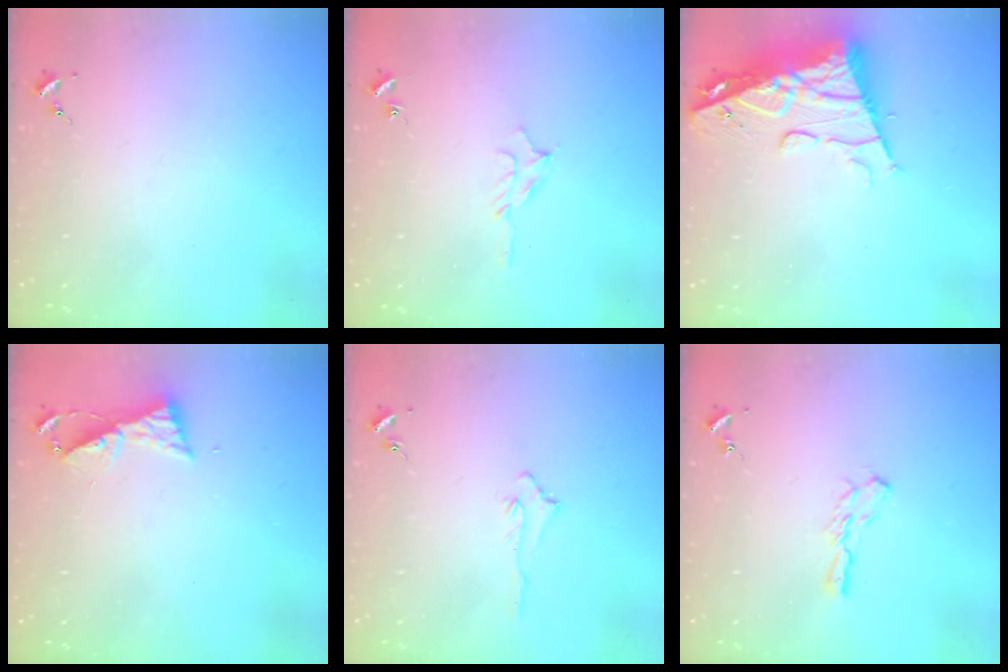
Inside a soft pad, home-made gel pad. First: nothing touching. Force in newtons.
{"total": 6.3, "press": 6.3, "slide": 0.7}
{"total": 15.2, "press": 15.1, "slide": 1.8}
{"total": 6.4, "press": 6.4, "slide": 0.6}
{"total": 3.4, "press": 3.4, "slide": 0.4}
{"total": 5.7, "press": 5.7, "slide": 0.4}